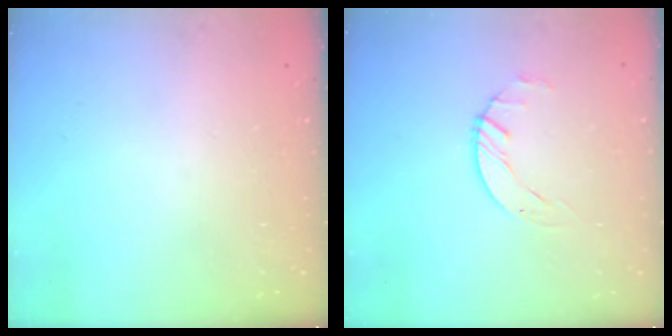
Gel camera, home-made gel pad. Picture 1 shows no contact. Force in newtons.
{"total": 1.4, "press": 1.4, "slide": 0.2}